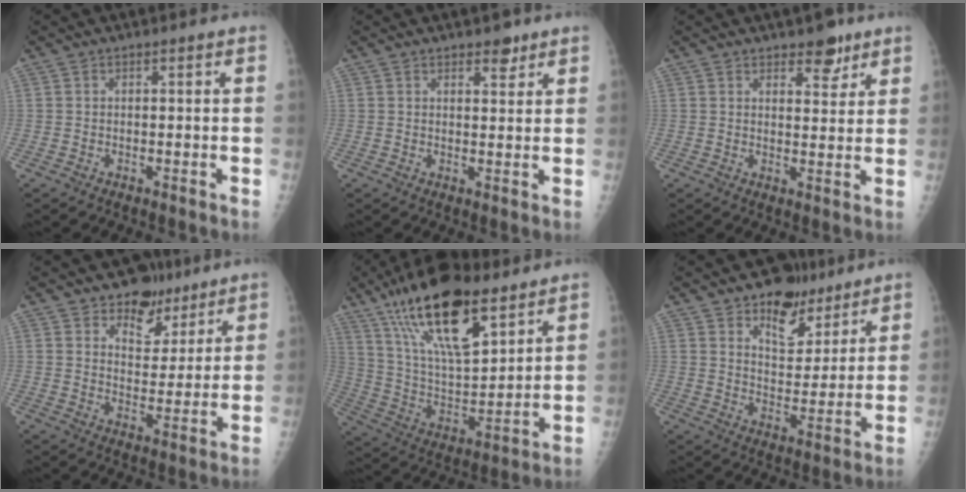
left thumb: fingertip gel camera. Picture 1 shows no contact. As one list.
[{"total": 3.0, "force": [2.2, 1.5, 1.4], "torque": [-0.004, -0.013, 0.031]}, {"total": 5.2, "force": [3.7, 2.5, 2.7], "torque": [-0.011, -0.023, 0.052]}, {"total": 8.9, "force": [6.3, 5.8, 2.3], "torque": [0.007, -0.033, 0.098]}, {"total": 23.0, "force": [14.3, 8.8, 15.8], "torque": [-0.260, -0.051, 0.258]}, {"total": 10.9, "force": [7.4, 6.7, 4.4], "torque": [-0.027, -0.042, 0.116]}]